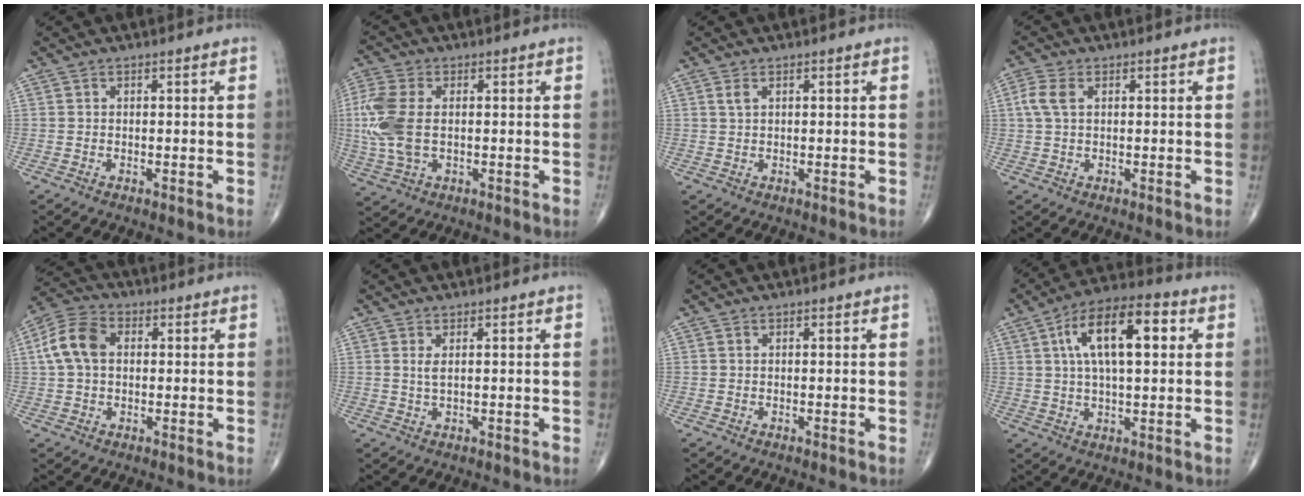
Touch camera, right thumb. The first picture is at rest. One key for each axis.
{"total": 10.9, "fx": 0.3, "fy": 6.4, "fz": 8.8, "tx": -0.230, "ty": 0.005, "tz": 0.007}
{"total": 1.3, "fx": 0.6, "fy": 0.7, "fz": 1.0, "tx": -0.022, "ty": 0.006, "tz": 0.015}
{"total": 4.0, "fx": 1.0, "fy": 2.4, "fz": 3.1, "tx": -0.083, "ty": 0.012, "tz": 0.019}
{"total": 9.0, "fx": 1.3, "fy": 6.2, "fz": 6.4, "tx": -0.128, "ty": 0.024, "tz": 0.018}
{"total": 1.7, "fx": 0.5, "fy": 0.4, "fz": 1.5, "tx": -0.034, "ty": -0.004, "tz": 0.015}
{"total": 0.0}
{"total": 15.1, "fx": 3.9, "fy": 6.4, "fz": 13.1, "tx": -0.212, "ty": 0.017, "tz": 0.058}